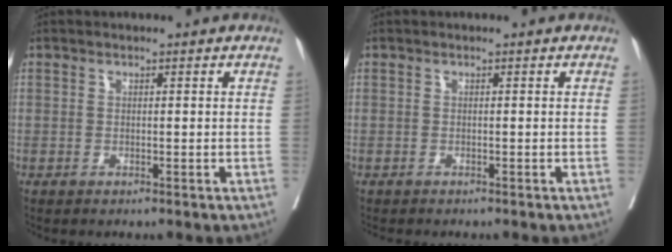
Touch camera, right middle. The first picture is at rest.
{"total": 1.5, "force": [-1.4, 0.2, 0.6], "torque": [-0.016, -0.005, -0.019]}